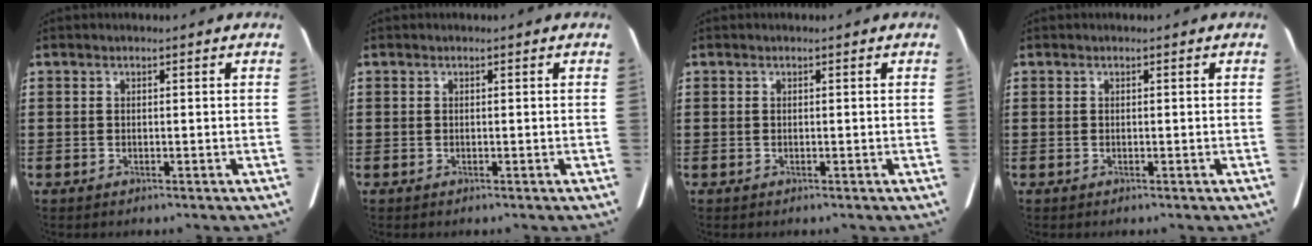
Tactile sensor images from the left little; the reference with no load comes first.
{"total": 0.0}
{"total": 0.0}
{"total": 0.0}